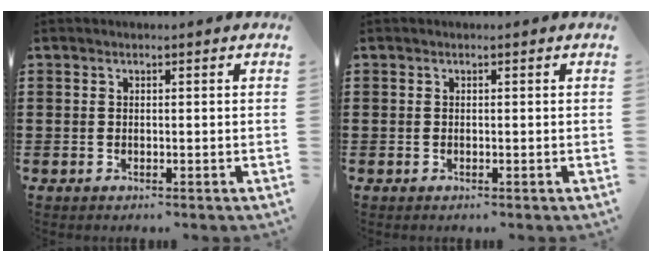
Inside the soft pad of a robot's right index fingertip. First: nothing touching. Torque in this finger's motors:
{"motor_torque": [-0.90, 1.24, 0.00, -0.01]}